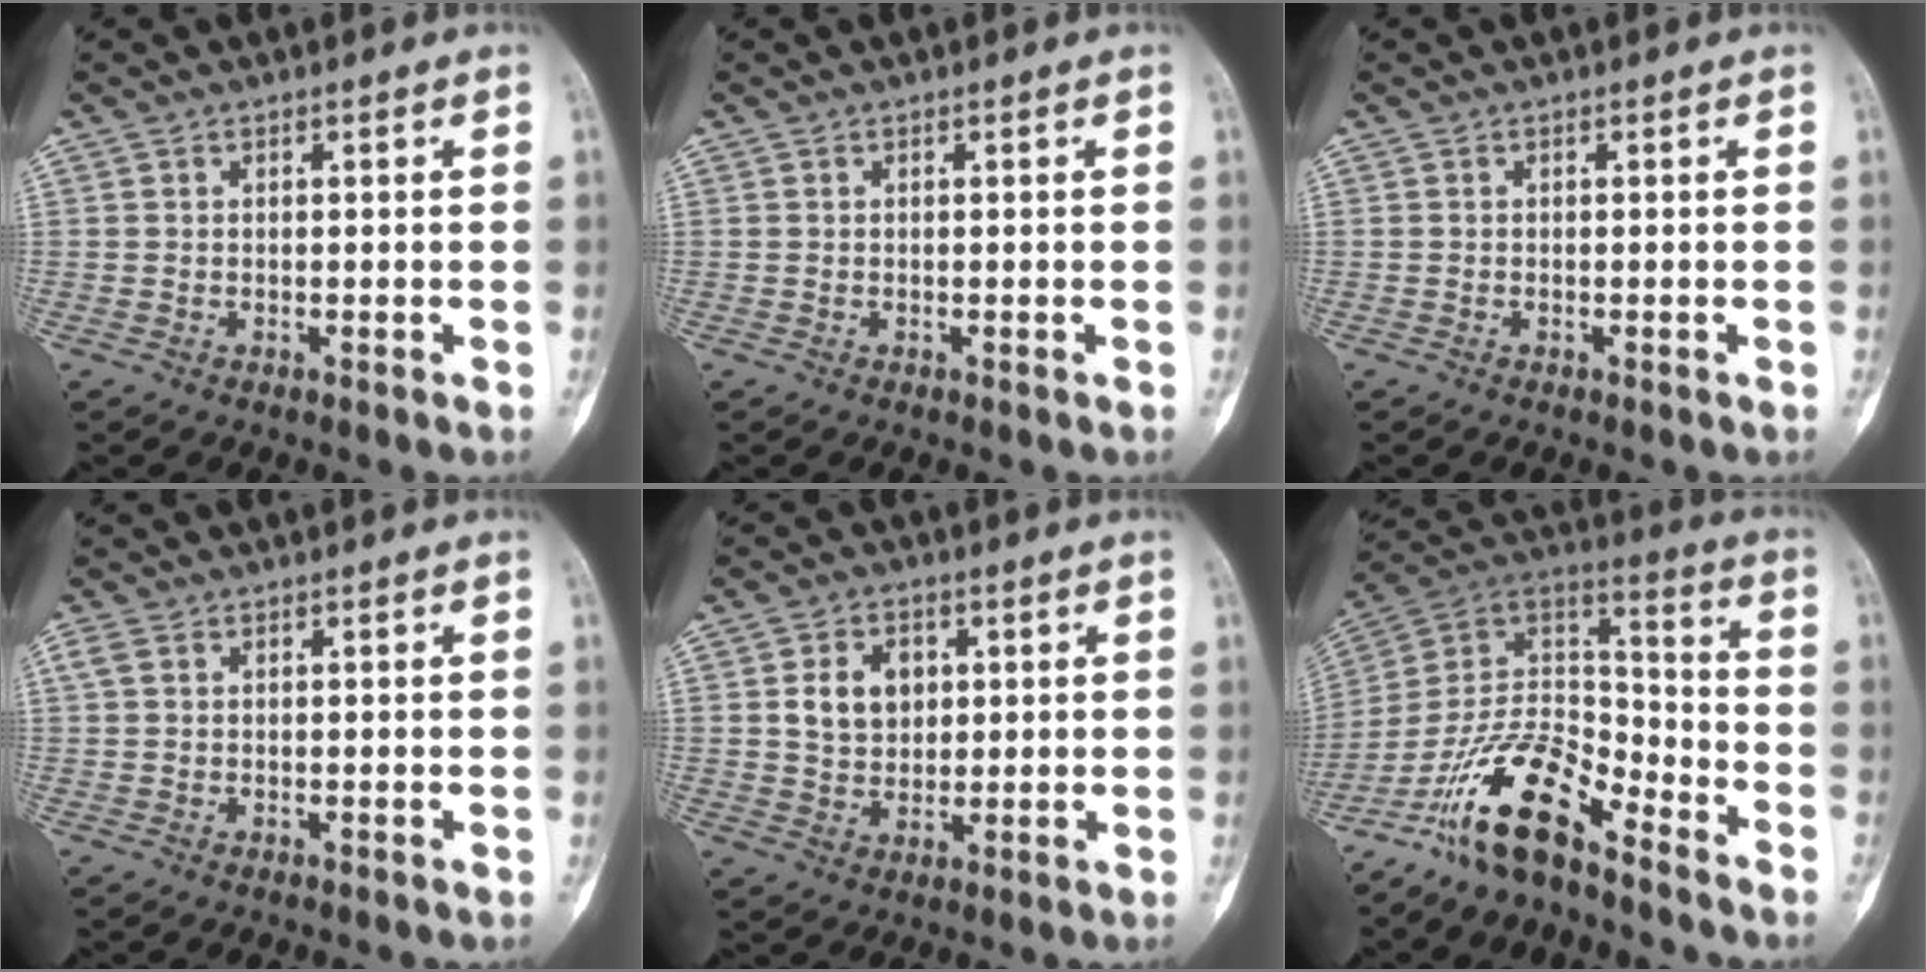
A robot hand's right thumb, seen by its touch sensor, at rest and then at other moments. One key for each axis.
{"total": 0.0}
{"total": 0.0}
{"total": 1.7, "fx": 0.7, "fy": 1.1, "fz": 1.1, "tx": -0.030, "ty": 0.011, "tz": 0.018}
{"total": 7.5, "fx": 1.7, "fy": 5.7, "fz": 4.5, "tx": -0.049, "ty": -0.006, "tz": 0.032}
{"total": 16.9, "fx": -11.6, "fy": 6.2, "fz": 10.5, "tx": -0.178, "ty": 0.092, "tz": -0.219}